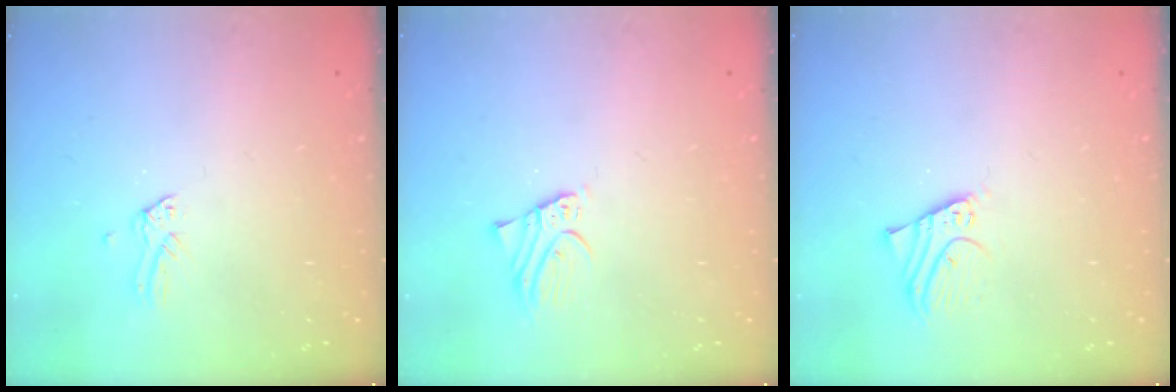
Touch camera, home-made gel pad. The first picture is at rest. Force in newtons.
{"total": 2.4, "press": 2.4, "slide": 0.0}
{"total": 2.8, "press": 2.8, "slide": 0.2}